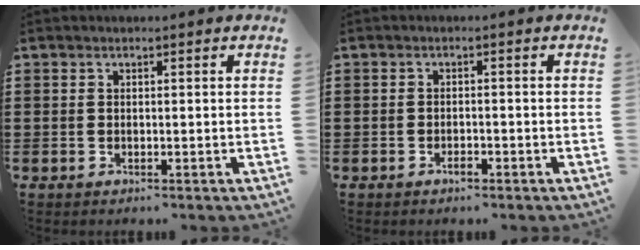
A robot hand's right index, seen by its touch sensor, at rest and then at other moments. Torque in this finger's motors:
{"motor_torque": [1.07, 1.06, 0.11, 0.03]}